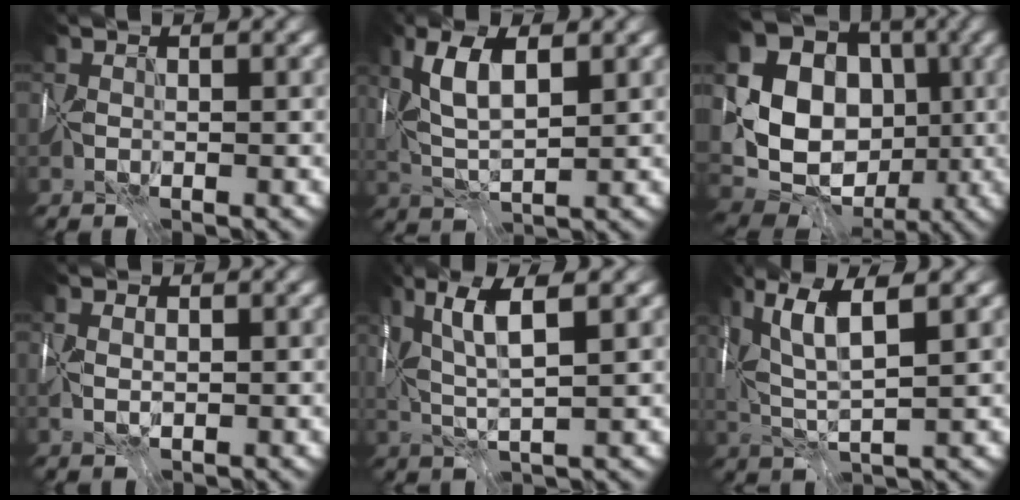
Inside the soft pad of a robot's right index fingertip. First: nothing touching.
{"total": 6.1, "force": [2.1, 2.4, 5.2], "torque": [-0.109, 0.008, 0.036]}
{"total": 19.9, "force": [1.6, 17.5, 9.3], "torque": [-0.203, 0.036, 0.006]}
{"total": 2.1, "force": [0.3, 1.4, 1.5], "torque": [-0.026, 0.006, 0.006]}
{"total": 6.0, "force": [2.2, 1.0, 5.5], "torque": [-0.111, 0.006, 0.043]}
{"total": 7.1, "force": [2.8, 1.7, 6.3], "torque": [-0.132, 0.011, 0.053]}